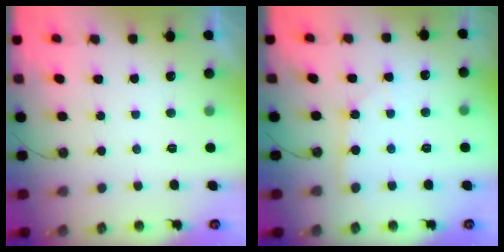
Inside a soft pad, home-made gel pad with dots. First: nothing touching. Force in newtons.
{"total": 2.2, "press": 2.1, "slide": 0.3}